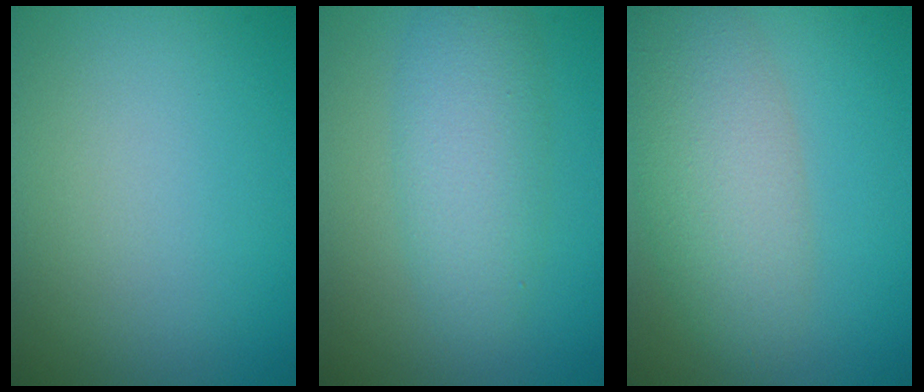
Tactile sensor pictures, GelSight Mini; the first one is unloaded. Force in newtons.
{"total": 4.4, "press": 4.4, "slide": 0.1}
{"total": 5.8, "press": 5.8, "slide": 0.1}